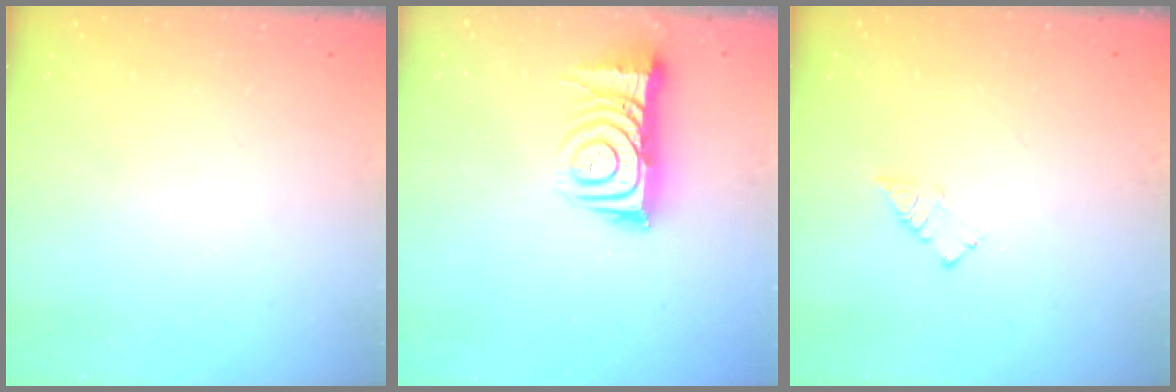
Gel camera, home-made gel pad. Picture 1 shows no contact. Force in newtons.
{"total": 11.3, "press": 11.2, "slide": 1.0}
{"total": 3.1, "press": 3.1, "slide": 0.2}